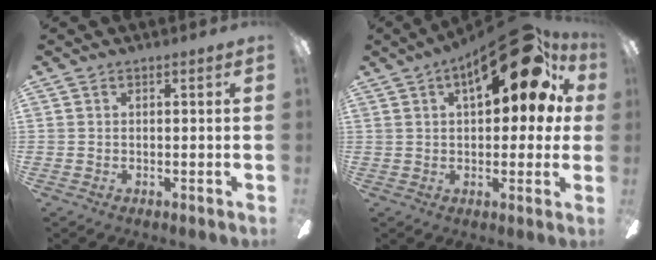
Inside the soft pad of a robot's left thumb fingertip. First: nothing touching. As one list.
[{"total": 20.6, "force": [9.4, 8.3, 16.4], "torque": [-0.226, -0.035, 0.144]}]